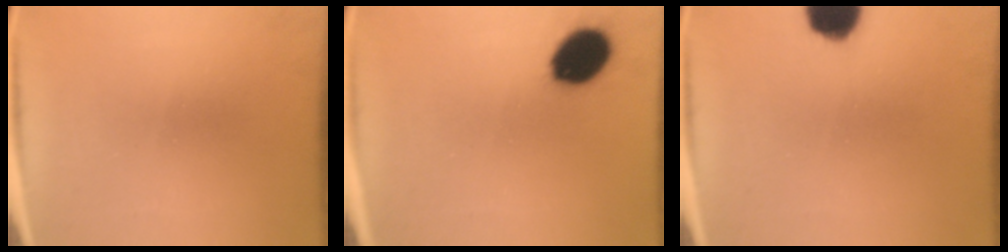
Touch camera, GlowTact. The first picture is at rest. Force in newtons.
{"total": 11.9}
{"total": 9.3}